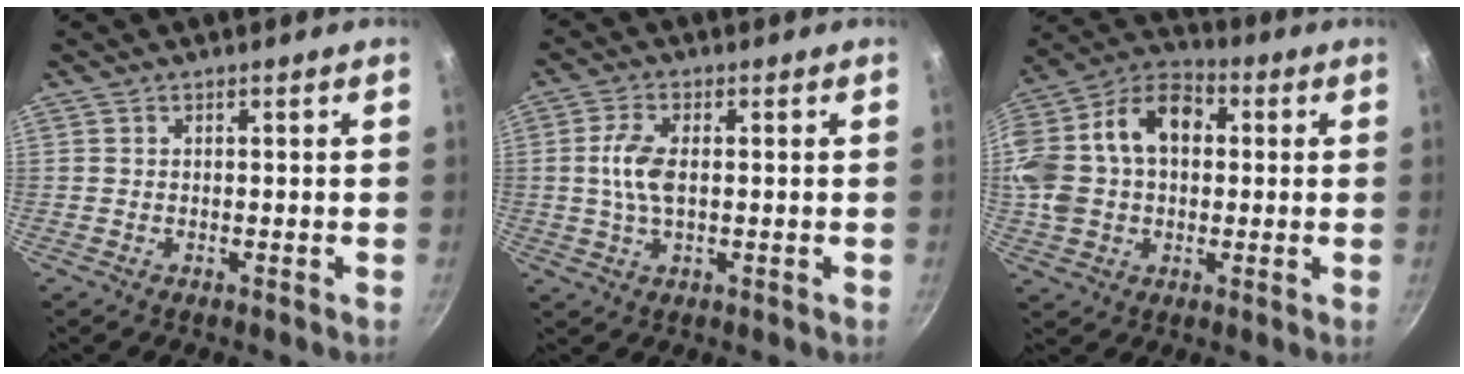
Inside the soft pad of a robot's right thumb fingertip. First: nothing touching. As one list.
[{"total": 6.3, "force": [0.3, 3.2, 5.4], "torque": [-0.112, 0.007, 0.003]}, {"total": 20.0, "force": [2.2, 14.1, 14.0], "torque": [-0.259, 0.046, 0.023]}]